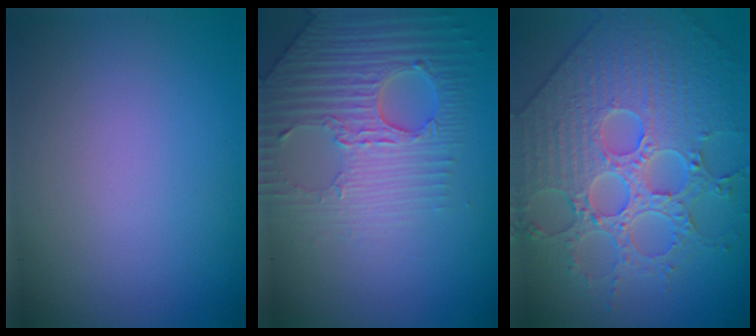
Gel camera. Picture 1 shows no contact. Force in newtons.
{"total": 4.8, "press": 4.5, "slide": 1.7}
{"total": 7.1, "press": 6.3, "slide": 3.3}